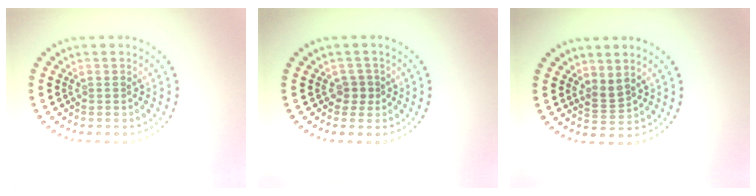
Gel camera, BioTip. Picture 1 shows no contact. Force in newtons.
{"total": 1.4, "press": 1.1, "slide": 0.7}
{"total": 1.6, "press": 1.2, "slide": 1.1}